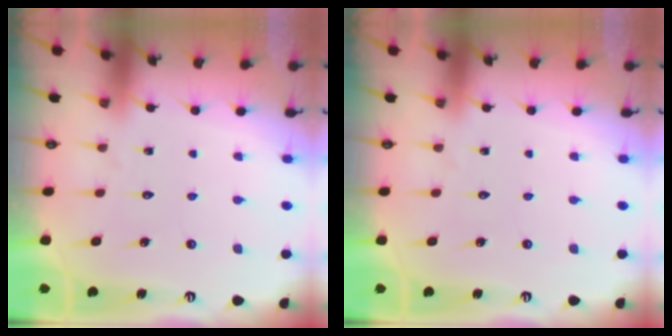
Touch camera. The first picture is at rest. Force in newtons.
{"total": 0.0}